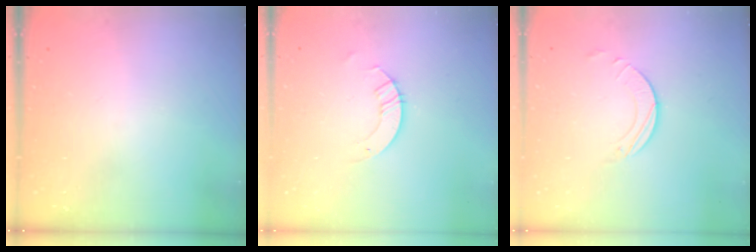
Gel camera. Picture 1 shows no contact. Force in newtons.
{"total": 3.3, "press": 3.3, "slide": 0.2}
{"total": 1.6, "press": 1.6, "slide": 0.2}